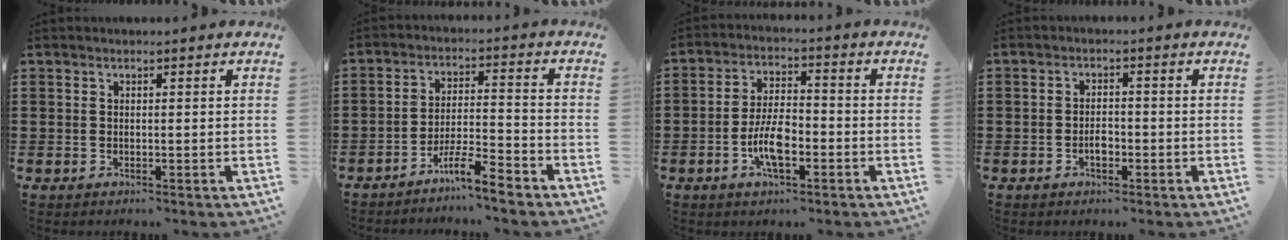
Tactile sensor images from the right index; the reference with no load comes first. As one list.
[{"total": 6.3, "force": [-5.4, 0.3, 3.3], "torque": [-0.070, -0.003, -0.102]}, {"total": 7.4, "force": [-2.5, 2.9, 6.3], "torque": [-0.138, 0.000, -0.053]}, {"total": 2.5, "force": [-1.0, 1.2, 2.0], "torque": [-0.039, 0.002, -0.018]}]